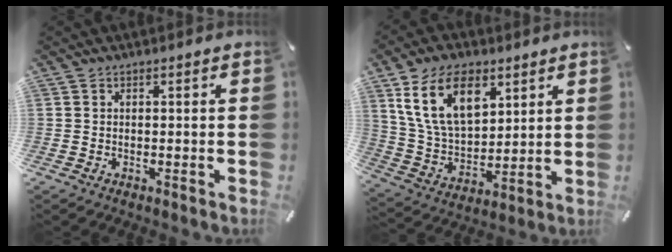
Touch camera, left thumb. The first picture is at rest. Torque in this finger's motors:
{"motor_torque": [2.55, 2.13, 1.64, -1.13, 0.20]}